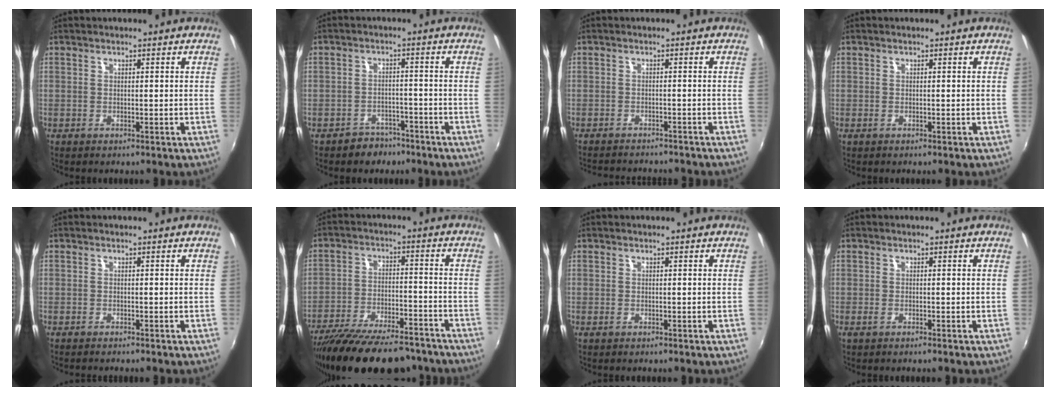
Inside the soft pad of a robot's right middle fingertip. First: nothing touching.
{"total": 4.6, "force": [-3.4, 3.1, 0.0], "torque": [-0.007, 0.021, -0.048]}
{"total": 8.7, "force": [-8.0, 1.8, 3.0], "torque": [-0.074, -0.013, -0.115]}
{"total": 0.0}
{"total": 1.2, "force": [-1.2, 0.1, 0.3], "torque": [-0.008, -0.009, -0.021]}
{"total": 22.9, "force": [-19.2, 6.8, 10.6], "torque": [-0.203, -0.030, -0.281]}
{"total": 0.0}
{"total": 0.8, "force": [-0.6, 0.3, 0.6], "torque": [-0.012, -0.003, -0.012]}